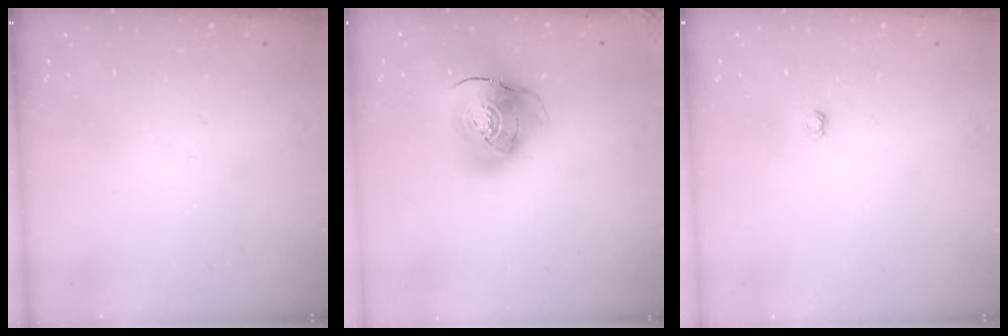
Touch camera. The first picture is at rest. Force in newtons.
{"total": 14.4, "press": 14.2, "slide": 2.1}
{"total": 3.0, "press": 3.0, "slide": 0.4}